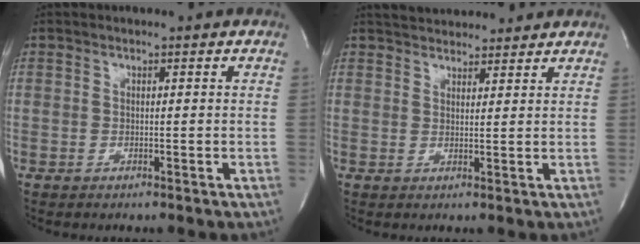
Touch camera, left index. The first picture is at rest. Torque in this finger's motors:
{"motor_torque": [-0.20, -0.10, 0.35, 0.07]}